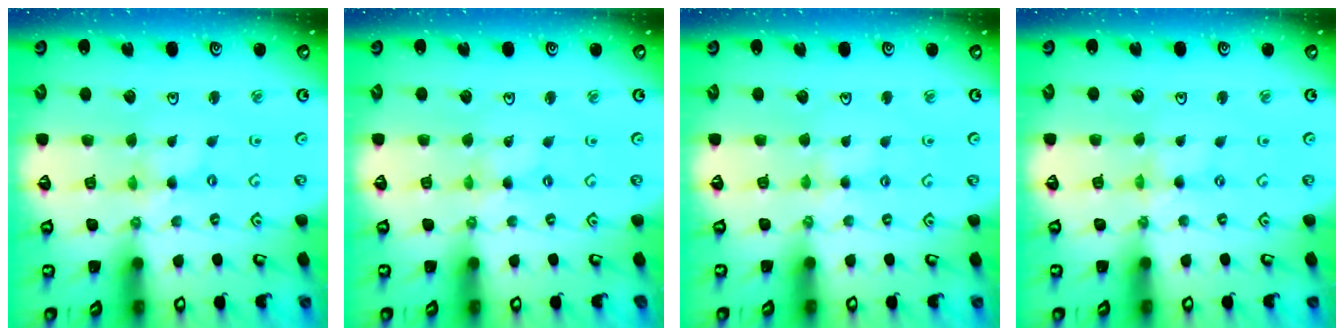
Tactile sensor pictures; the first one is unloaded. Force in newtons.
{"total": 0.0}
{"total": 3.1, "press": 3.1, "slide": 0.4}
{"total": 0.0}